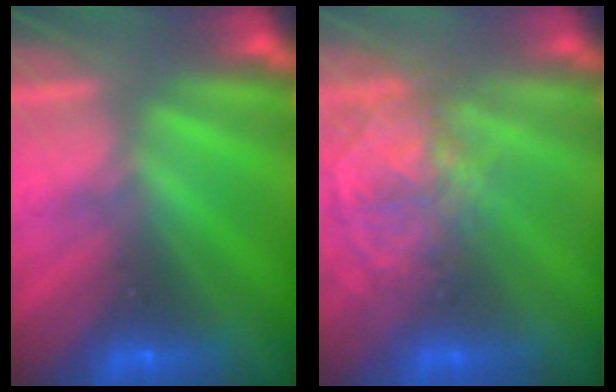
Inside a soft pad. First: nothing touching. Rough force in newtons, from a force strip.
{"total": 3.7}